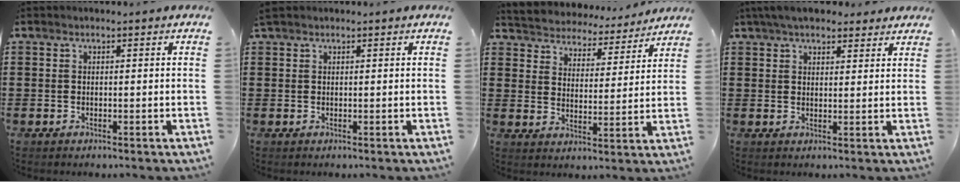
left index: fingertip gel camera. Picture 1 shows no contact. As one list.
[{"total": 0.7, "force": [0.6, 0.3, 0.4], "torque": [-0.009, 0.002, 0.011]}, {"total": 4.4, "force": [4.3, 0.1, -0.7], "torque": [-0.014, -0.039, 0.070]}, {"total": 4.8, "force": [4.2, 1.5, 1.8], "torque": [-0.048, -0.004, 0.079]}]